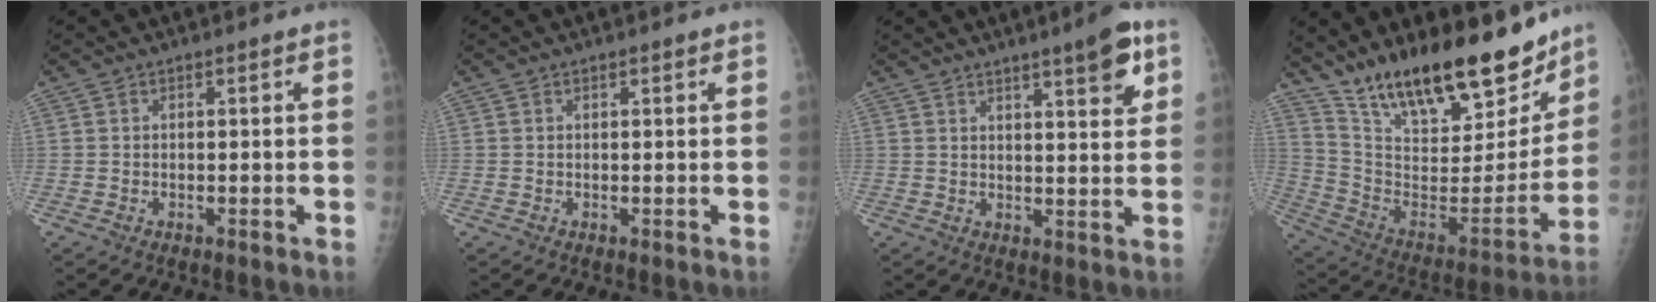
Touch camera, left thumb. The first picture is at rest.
{"total": 0.5, "force": [0.3, 0.2, 0.4], "torque": [-0.007, 0.000, 0.004]}
{"total": 8.0, "force": [4.6, 1.6, 6.4], "torque": [-0.078, -0.022, 0.061]}
{"total": 27.5, "force": [20.3, 9.7, 15.8], "torque": [-0.224, -0.082, 0.336]}